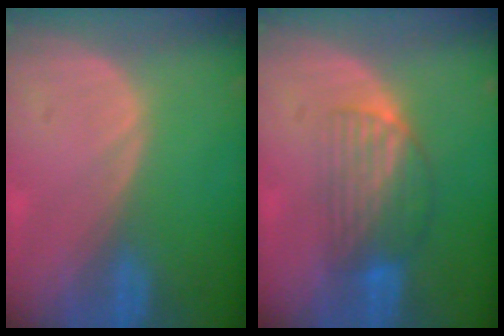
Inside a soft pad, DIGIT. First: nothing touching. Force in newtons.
{"total": 6.6, "press": 5.8, "slide": 3.0}